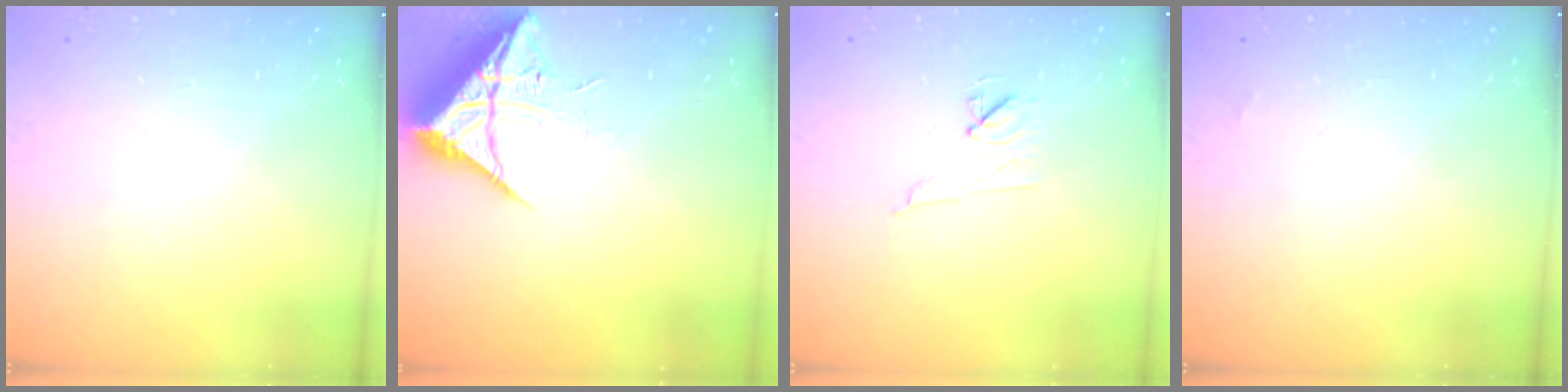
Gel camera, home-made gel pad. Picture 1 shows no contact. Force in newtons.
{"total": 10.3, "press": 10.3, "slide": 1.1}
{"total": 6.7, "press": 6.5, "slide": 1.7}
{"total": 1.3, "press": 1.3, "slide": 0.2}